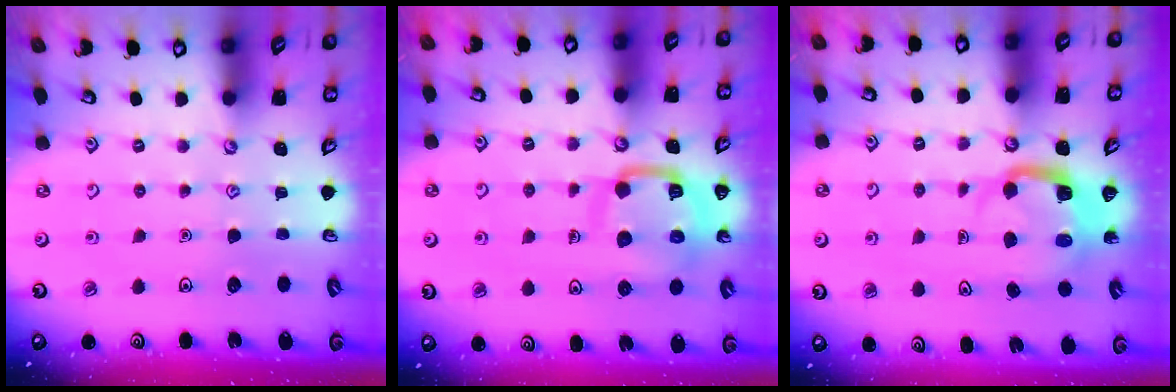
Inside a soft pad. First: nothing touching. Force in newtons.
{"total": 11.7, "press": 11.7, "slide": 1.3}
{"total": 4.9, "press": 4.9, "slide": 0.4}